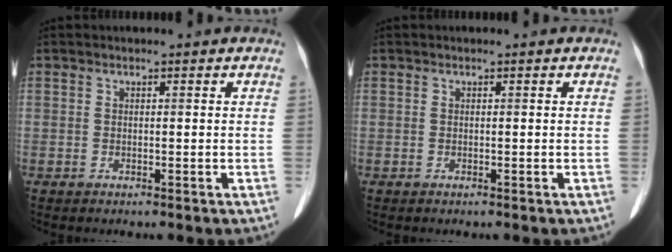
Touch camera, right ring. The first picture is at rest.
{"total": 0.0}